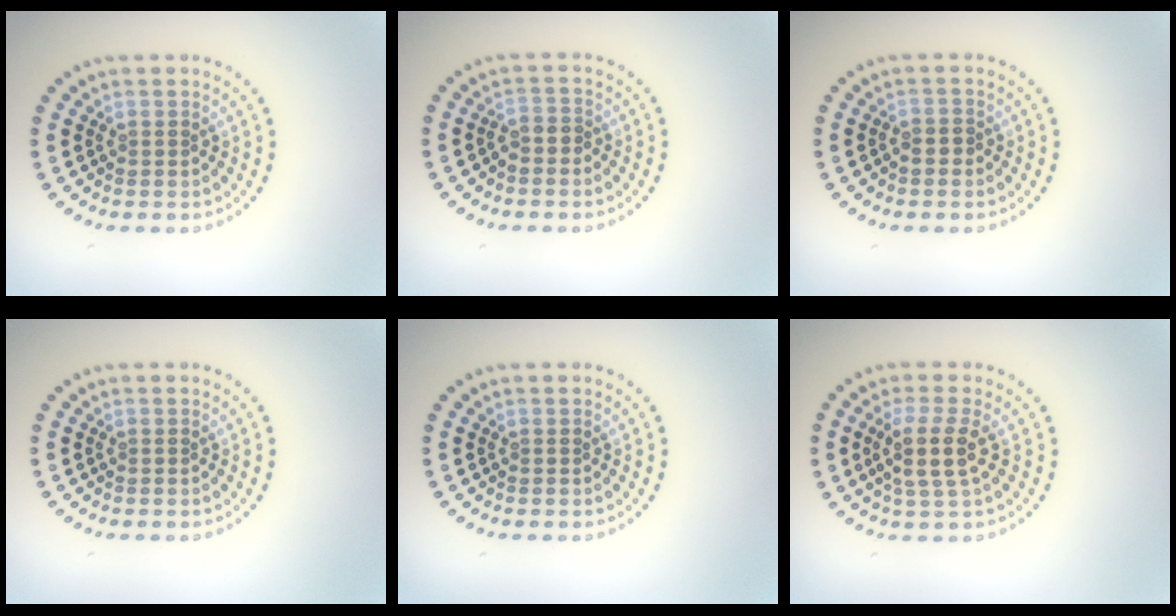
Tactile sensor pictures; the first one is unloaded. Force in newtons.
{"total": 1.0, "press": 0.7, "slide": 0.6}
{"total": 0.9, "press": 0.6, "slide": 0.6}
{"total": 0.0}
{"total": 0.0}
{"total": 3.2, "press": 2.6, "slide": 1.8}